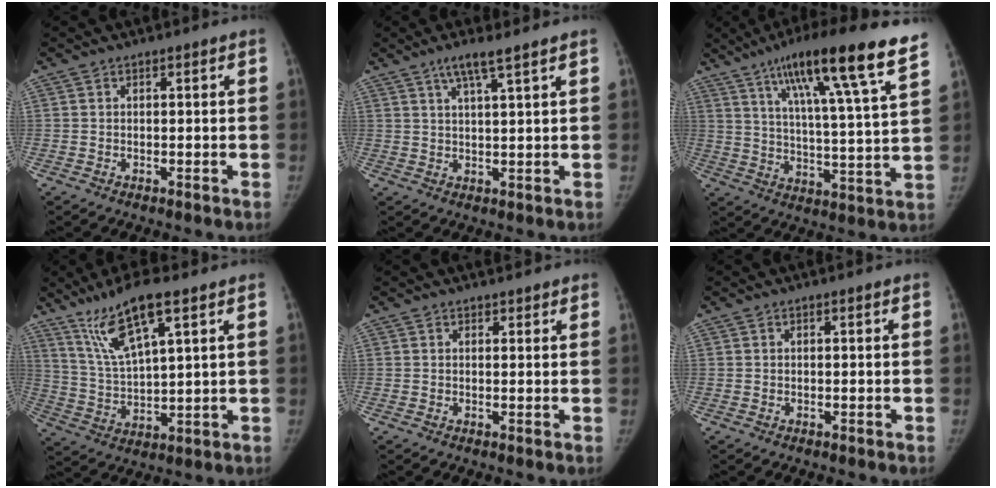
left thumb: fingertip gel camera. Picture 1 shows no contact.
{"total": 5.0, "force": [3.3, 0.0, 3.7], "torque": [-0.073, -0.014, 0.065]}
{"total": 20.5, "force": [13.1, 1.3, 15.7], "torque": [-0.229, -0.038, 0.197]}
{"total": 12.2, "force": [7.4, 2.4, 9.4], "torque": [-0.182, -0.028, 0.150]}
{"total": 2.3, "force": [2.0, 0.9, 0.8], "torque": [0.010, -0.002, 0.022]}
{"total": 0.0}